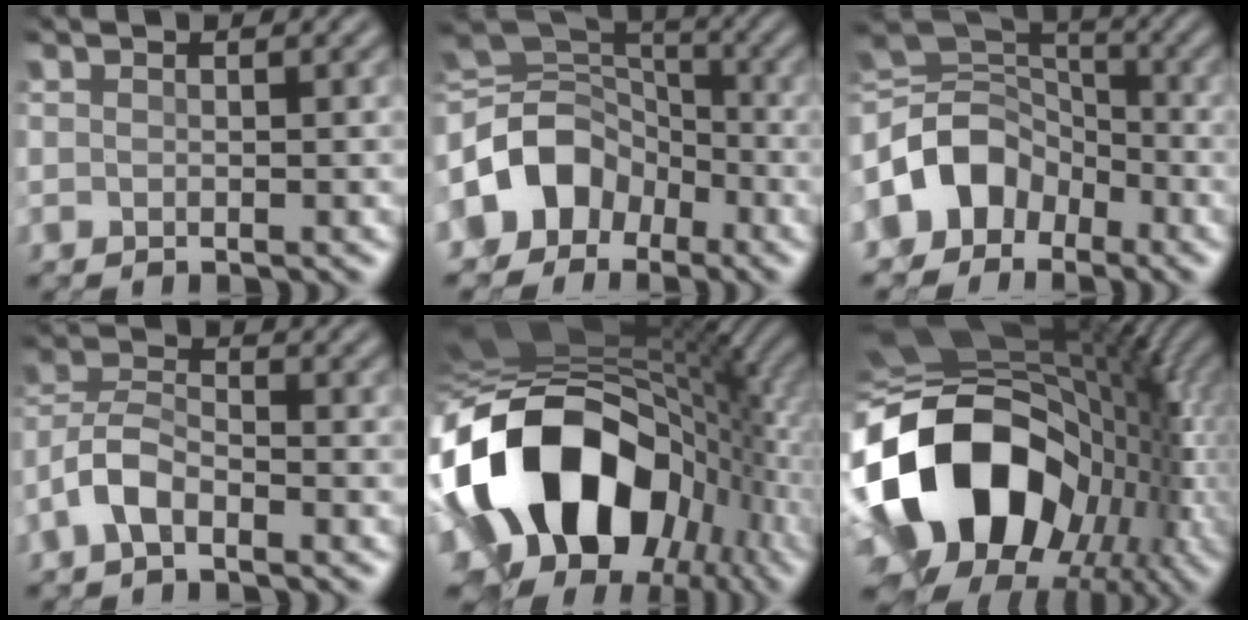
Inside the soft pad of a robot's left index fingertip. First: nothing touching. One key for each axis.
{"total": 7.9, "fx": -2.8, "fy": 6.0, "fz": 4.2, "tx": -0.074, "ty": 0.017, "tz": -0.064}
{"total": 7.0, "fx": -2.9, "fy": 5.2, "fz": 3.6, "tx": -0.058, "ty": 0.018, "tz": -0.067}
{"total": 3.6, "fx": -2.2, "fy": 1.6, "fz": 2.4, "tx": -0.055, "ty": 0.013, "tz": -0.051}
{"total": 19.0, "fx": -4.3, "fy": 13.2, "fz": 12.9, "tx": -0.261, "ty": -0.002, "tz": -0.072}
{"total": 18.6, "fx": -5.0, "fy": 13.1, "fz": 12.3, "tx": -0.251, "ty": -0.013, "tz": -0.085}